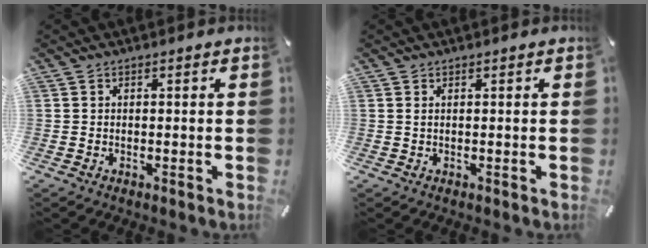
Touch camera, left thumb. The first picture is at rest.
{"total": 0.5, "force": [0.1, 0.1, 0.5], "torque": [-0.010, -0.001, 0.002]}